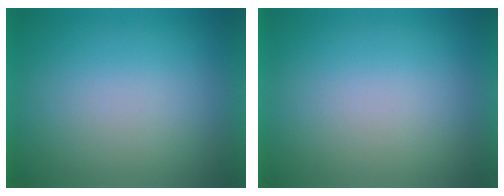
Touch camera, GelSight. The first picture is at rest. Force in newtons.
{"total": 1.4}